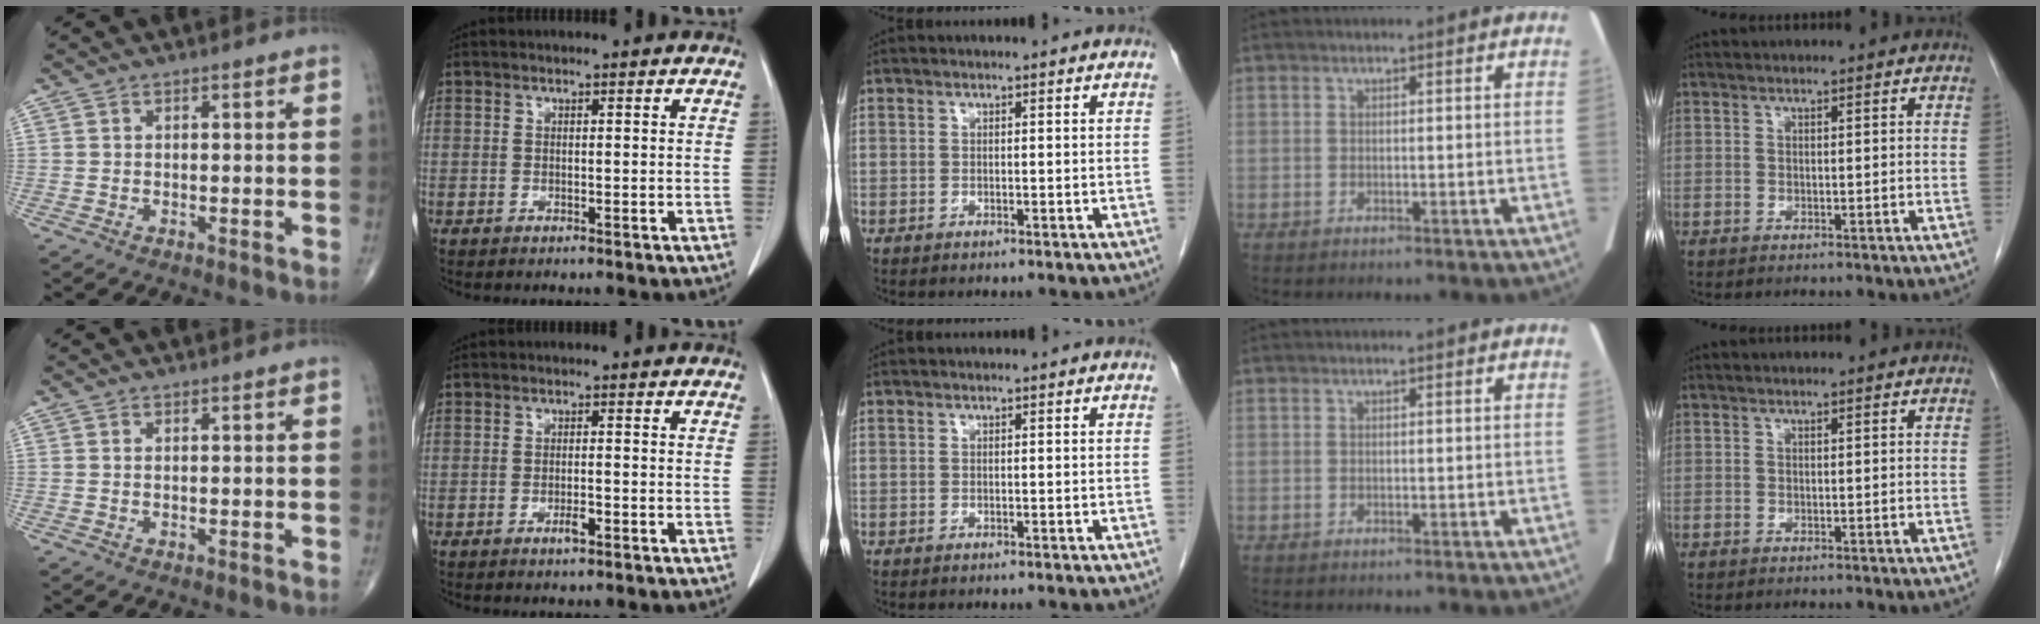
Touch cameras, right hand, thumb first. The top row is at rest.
{"index": {"total": 1.9, "force": [-1.0, 0.3, 1.6], "torque": [-0.029, -0.001, -0.016]}}